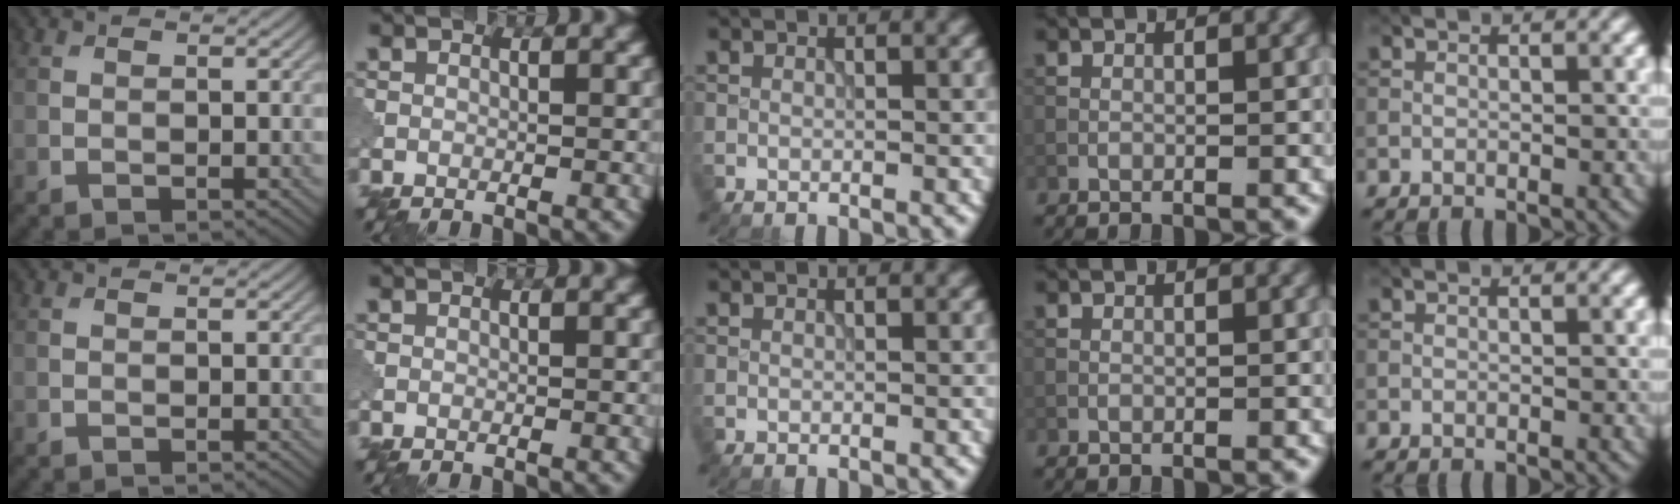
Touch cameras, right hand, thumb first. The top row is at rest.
{}